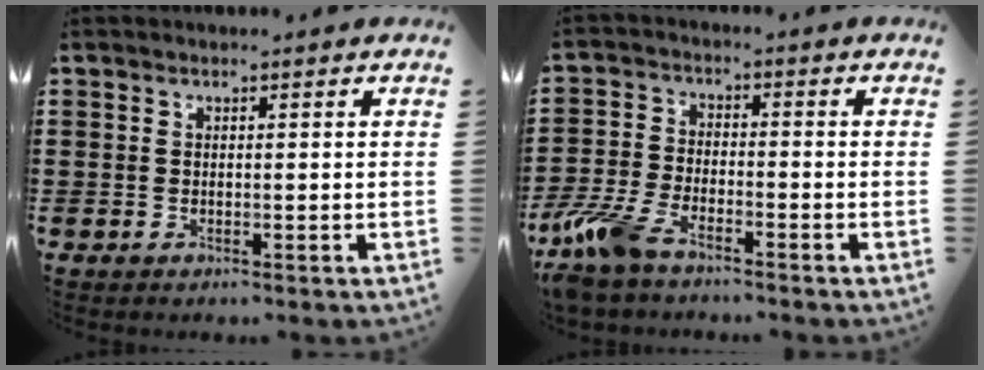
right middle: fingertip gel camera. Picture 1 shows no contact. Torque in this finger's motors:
{"motor_torque": [2.14, 0.00, 0.30, 0.17]}